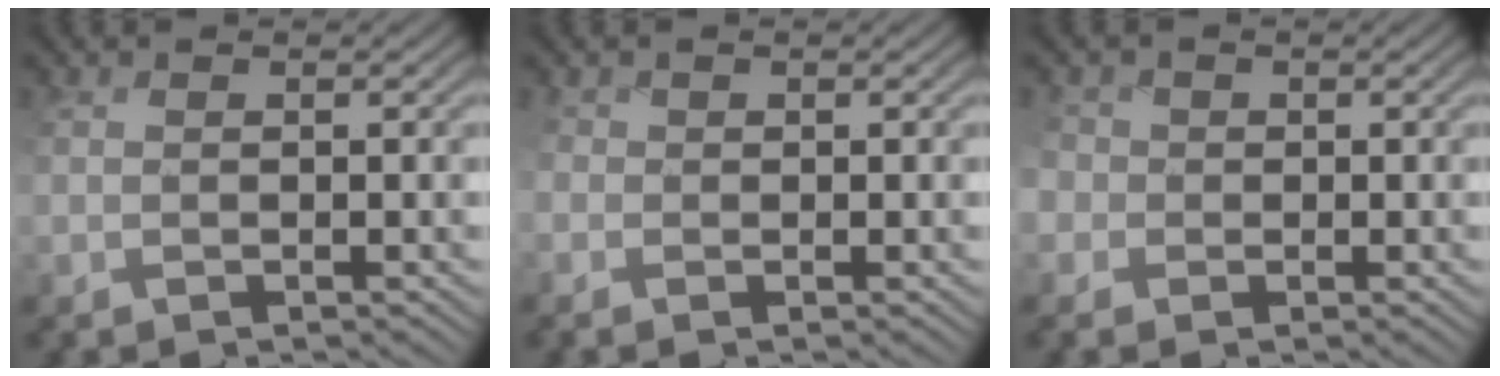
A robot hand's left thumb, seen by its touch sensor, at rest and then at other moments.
{"total": 1.4, "force": [-0.5, 1.2, 0.5], "torque": [-0.019, -0.005, -0.014]}
{"total": 3.1, "force": [-0.9, 2.8, 0.9], "torque": [-0.033, 0.003, -0.024]}